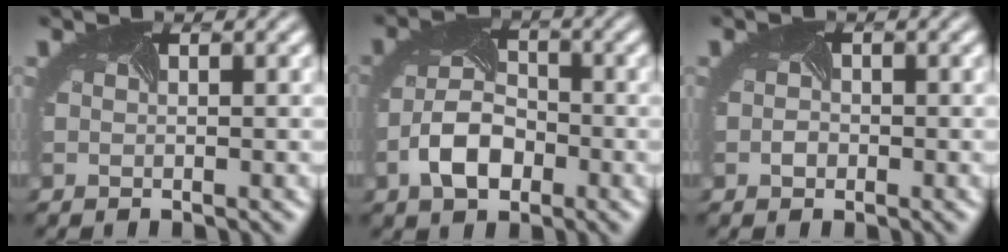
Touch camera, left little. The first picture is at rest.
{"total": 4.8, "force": [-2.0, 2.9, 3.3], "torque": [-0.075, -0.006, -0.038]}
{"total": 0.6, "force": [-0.3, 0.5, 0.3], "torque": [-0.010, -0.003, -0.009]}